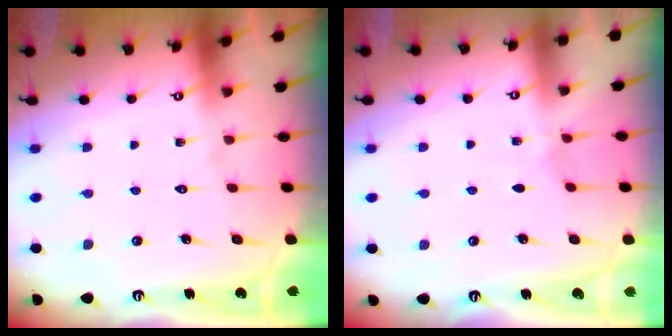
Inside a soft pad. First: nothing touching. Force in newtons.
{"total": 2.3, "press": 2.2, "slide": 0.5}